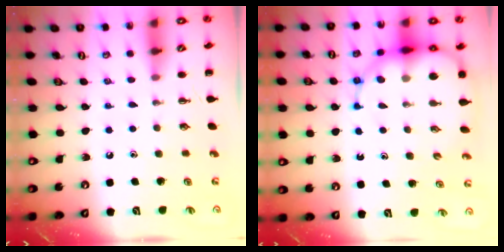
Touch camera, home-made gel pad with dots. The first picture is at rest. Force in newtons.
{"total": 13.6, "press": 13.2, "slide": 3.2}